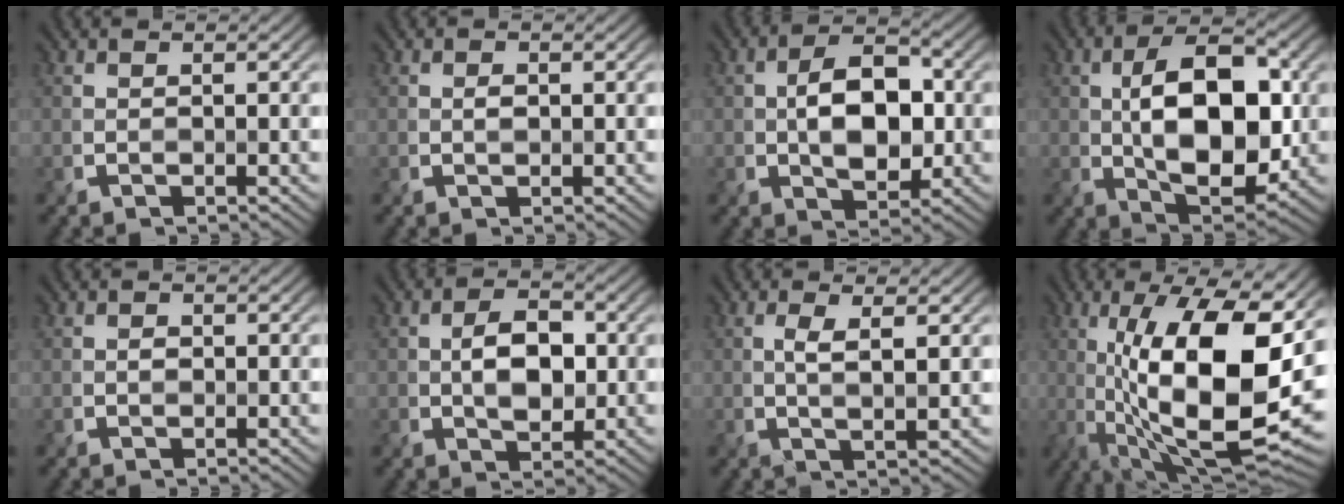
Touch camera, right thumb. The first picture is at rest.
{"total": 0.9, "force": [0.0, 0.5, 0.7], "torque": [-0.013, 0.001, 0.001]}
{"total": 7.6, "force": [-0.4, 4.7, 5.9], "torque": [-0.100, 0.000, -0.009]}
{"total": 12.4, "force": [0.2, 6.9, 10.3], "torque": [-0.165, -0.002, 0.008]}
{"total": 0.8, "force": [-0.2, 0.6, 0.4], "torque": [-0.006, -0.001, -0.003]}
{"total": 5.3, "force": [-0.1, 3.3, 4.2], "torque": [-0.073, -0.001, 0.000]}
{"total": 3.3, "force": [0.8, 0.7, 3.2], "torque": [-0.064, -0.001, 0.018]}
{"total": 17.7, "force": [0.4, 6.3, 16.6], "torque": [-0.264, 0.004, 0.006]}